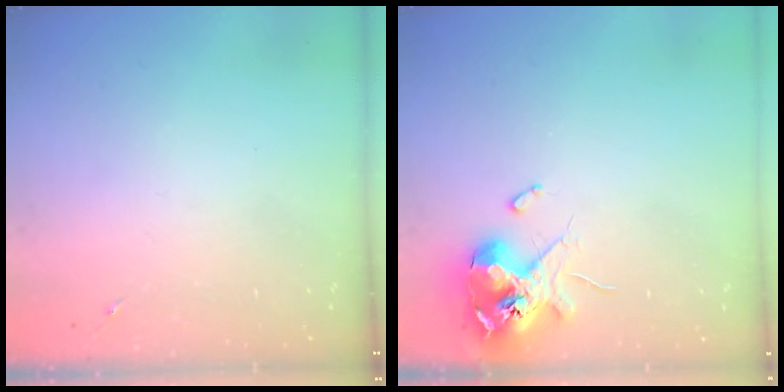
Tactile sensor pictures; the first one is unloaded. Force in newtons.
{"total": 12.4, "press": 12.3, "slide": 1.8}